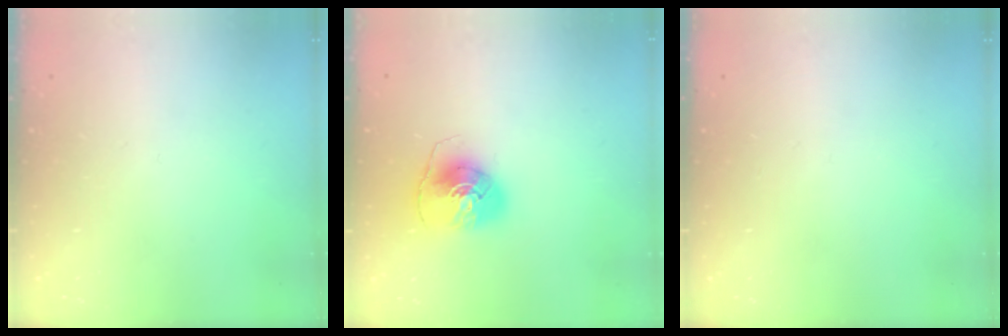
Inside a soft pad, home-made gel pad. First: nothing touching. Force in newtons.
{"total": 8.1, "press": 8.0, "slide": 1.2}
{"total": 0.0}